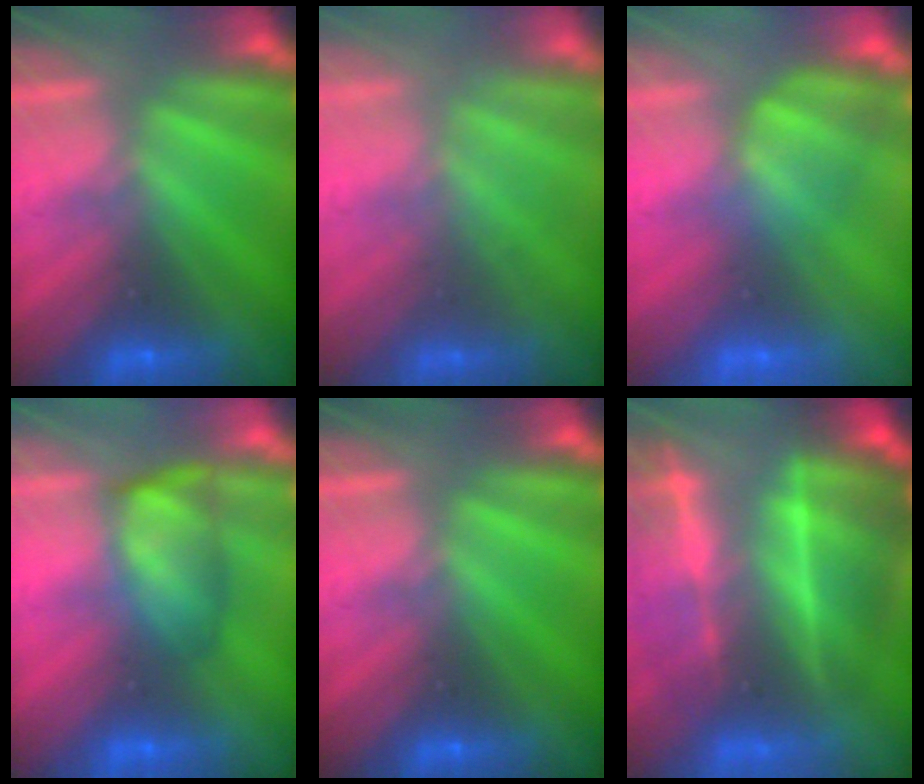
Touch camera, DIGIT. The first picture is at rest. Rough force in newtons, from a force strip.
{"total": 2.2}
{"total": 3.2}
{"total": 4.7}
{"total": 0.0}
{"total": 7.0}